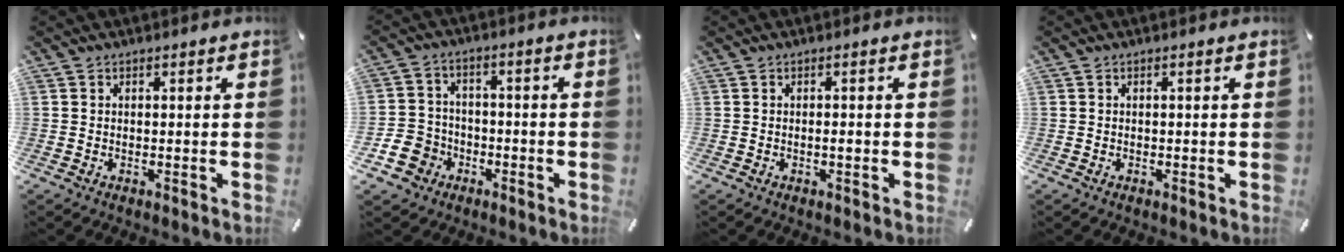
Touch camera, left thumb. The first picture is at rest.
{"total": 7.5, "force": [-3.2, 6.6, 1.7], "torque": [-0.057, 0.023, -0.060]}
{"total": 1.5, "force": [-0.3, 0.2, 1.4], "torque": [-0.026, -0.002, -0.006]}
{"total": 0.0}